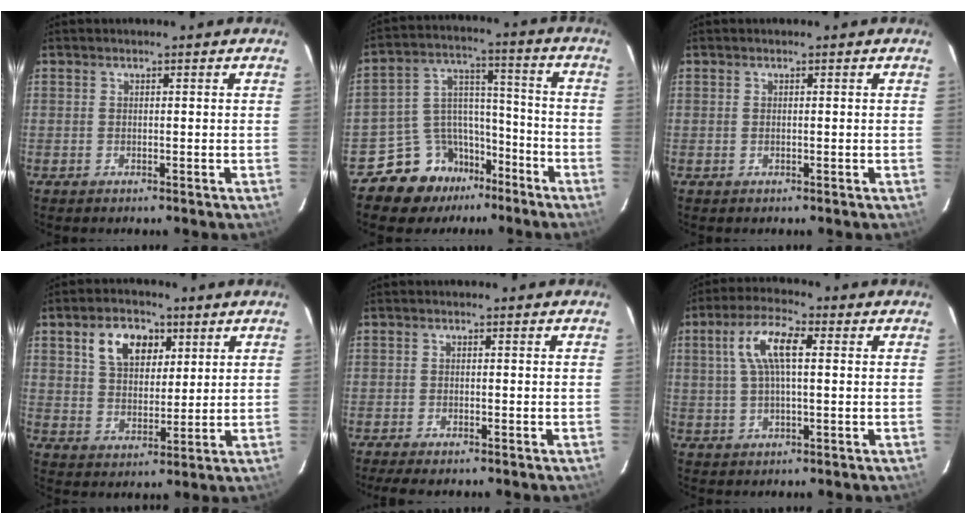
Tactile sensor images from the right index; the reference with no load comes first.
{"total": 11.5, "force": [-8.8, 7.3, 1.8], "torque": [-0.048, 0.063, -0.144]}
{"total": 0.0}
{"total": 9.4, "force": [4.4, 6.1, 5.6], "torque": [-0.104, 0.020, 0.080]}
{"total": 3.8, "force": [-3.1, 0.7, 2.0], "torque": [-0.048, -0.017, -0.054]}
{"total": 8.1, "force": [1.9, 2.5, 7.4], "torque": [-0.148, 0.017, 0.037]}